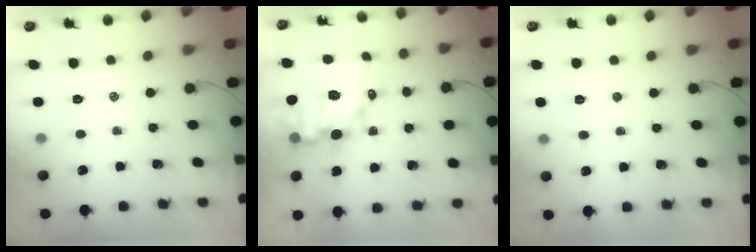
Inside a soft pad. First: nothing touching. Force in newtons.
{"total": 13.2, "press": 12.8, "slide": 3.4}
{"total": 2.6, "press": 2.4, "slide": 0.8}